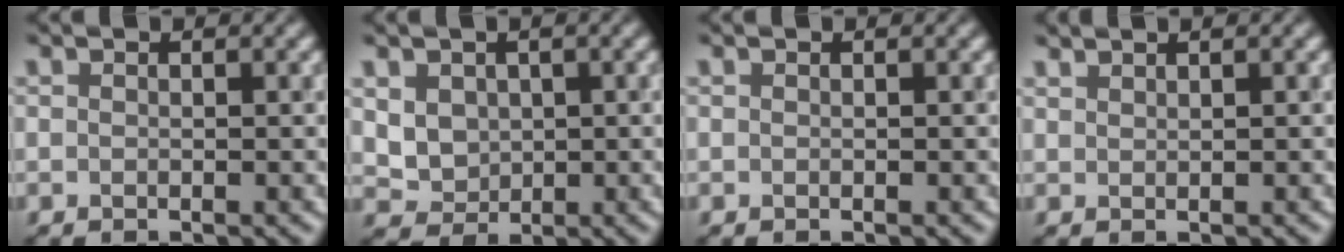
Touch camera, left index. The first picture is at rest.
{"total": 3.3, "force": [0.9, 2.7, 1.7], "torque": [-0.043, -0.001, 0.027]}
{"total": 0.0}
{"total": 1.1, "force": [1.1, 0.1, 0.3], "torque": [-0.007, 0.001, 0.017]}